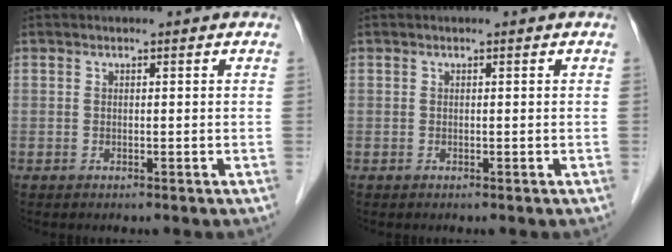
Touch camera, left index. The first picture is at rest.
{"total": 0.0}